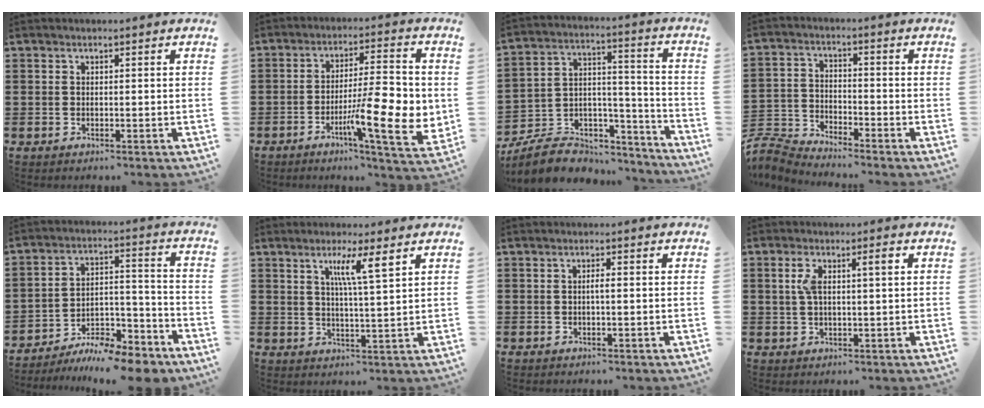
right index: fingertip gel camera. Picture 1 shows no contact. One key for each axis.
{"total": 12.7, "fx": -2.5, "fy": 2.7, "fz": 12.1, "tx": -0.185, "ty": -0.015, "tz": -0.045}
{"total": 8.6, "fx": -6.9, "fy": 4.2, "fz": 2.9, "tx": -0.066, "ty": 0.015, "tz": -0.129}
{"total": 4.6, "fx": -4.6, "fy": 0.6, "fz": 0.4, "tx": -0.032, "ty": -0.005, "tz": -0.102}
{"total": 9.8, "fx": -9.1, "fy": 1.8, "fz": 3.1, "tx": -0.028, "ty": 0.036, "tz": -0.171}
{"total": 5.9, "fx": 2.8, "fy": 0.1, "fz": 5.2, "tx": -0.103, "ty": -0.003, "tz": 0.042}
{"total": 1.2, "fx": -0.2, "fy": 0.1, "fz": 1.1, "tx": -0.021, "ty": -0.001, "tz": -0.004}
{"total": 4.4, "fx": 1.1, "fy": 1.1, "fz": 4.1, "tx": -0.081, "ty": 0.008, "tz": 0.014}